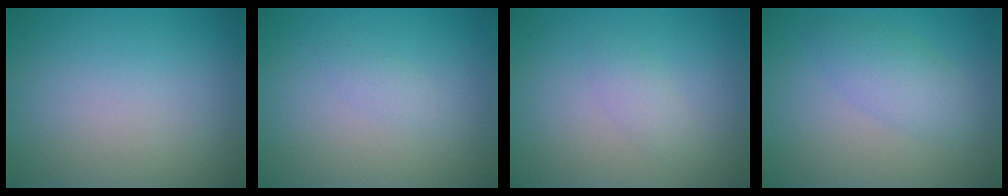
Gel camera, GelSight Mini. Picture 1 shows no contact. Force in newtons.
{"total": 0.9, "press": 0.9, "slide": 0.0}
{"total": 1.2, "press": 1.2, "slide": 0.1}
{"total": 2.7, "press": 2.7, "slide": 0.0}